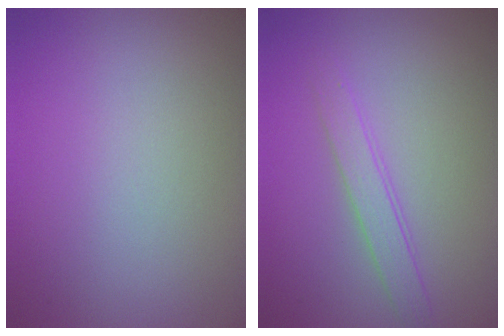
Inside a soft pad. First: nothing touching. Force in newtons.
{"total": 1.9, "press": 1.9, "slide": 0.2}